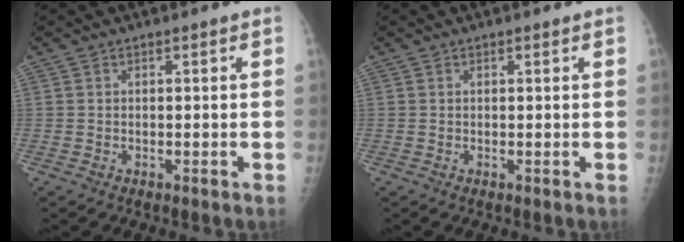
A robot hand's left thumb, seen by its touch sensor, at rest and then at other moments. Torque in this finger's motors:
{"motor_torque": [-0.27, -0.31, -0.23, 0.03, -0.02]}